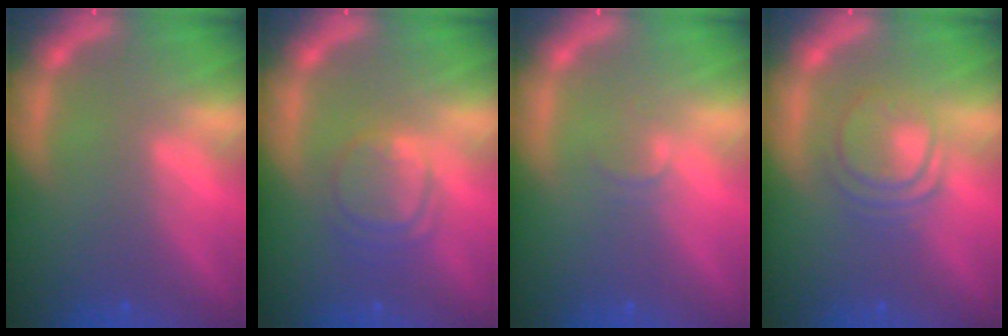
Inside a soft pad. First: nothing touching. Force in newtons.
{"total": 4.0}
{"total": 1.0}
{"total": 4.5}